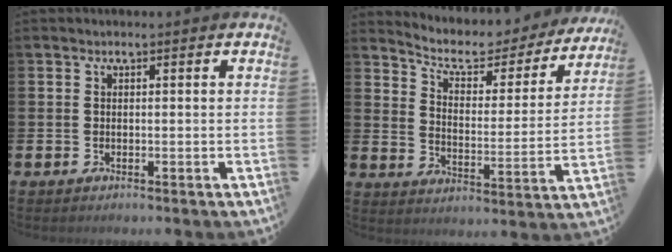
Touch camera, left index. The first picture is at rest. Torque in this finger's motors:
{"motor_torque": [0.99, -1.14, 0.10, 0.07]}